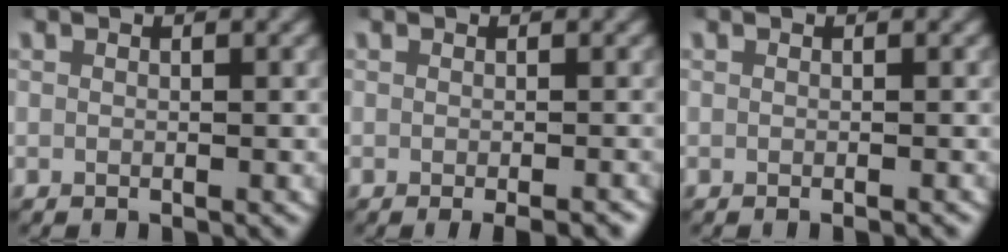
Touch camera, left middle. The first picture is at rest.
{"total": 2.2, "force": [-1.7, 0.4, 1.4], "torque": [-0.009, -0.001, -0.023]}
{"total": 0.6, "force": [-0.6, 0.0, 0.3], "torque": [-0.001, 0.003, -0.009]}